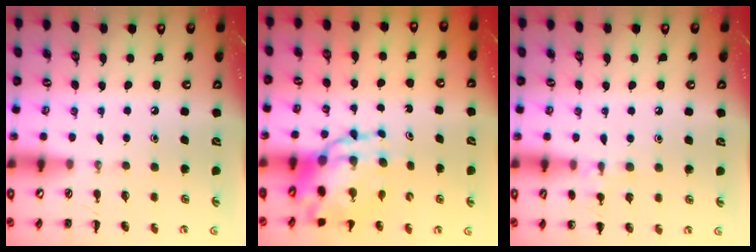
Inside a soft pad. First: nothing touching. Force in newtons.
{"total": 10.0, "press": 9.7, "slide": 2.5}
{"total": 7.2, "press": 6.8, "slide": 2.2}